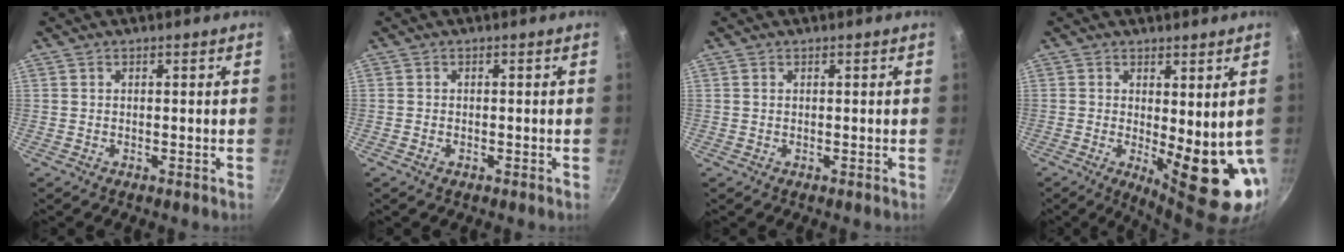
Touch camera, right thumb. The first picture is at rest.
{"total": 0.9, "force": [-0.5, 0.6, 0.5], "torque": [-0.009, 0.000, -0.009]}
{"total": 0.0}
{"total": 11.9, "force": [-0.4, 4.3, 11.1], "torque": [-0.132, -0.022, 0.009]}